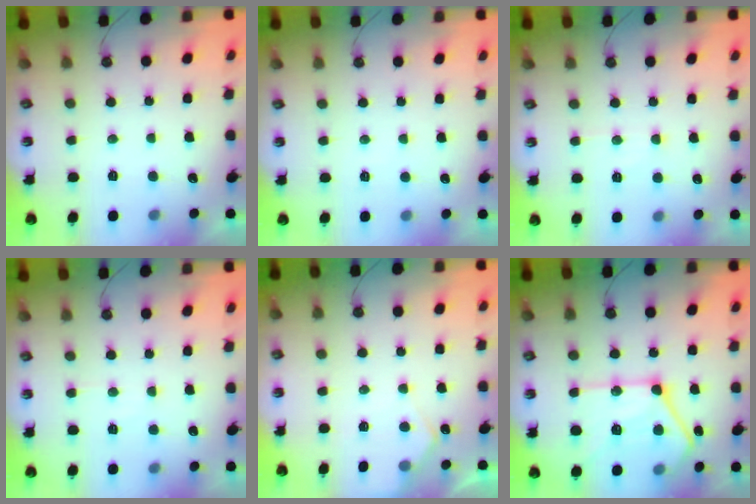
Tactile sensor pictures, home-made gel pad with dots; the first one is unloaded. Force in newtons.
{"total": 2.8, "press": 2.7, "slide": 0.4}
{"total": 4.8, "press": 4.7, "slide": 0.6}
{"total": 5.0, "press": 5.0, "slide": 0.7}
{"total": 5.3, "press": 5.2, "slide": 0.7}
{"total": 23.1, "press": 23.1, "slide": 2.0}